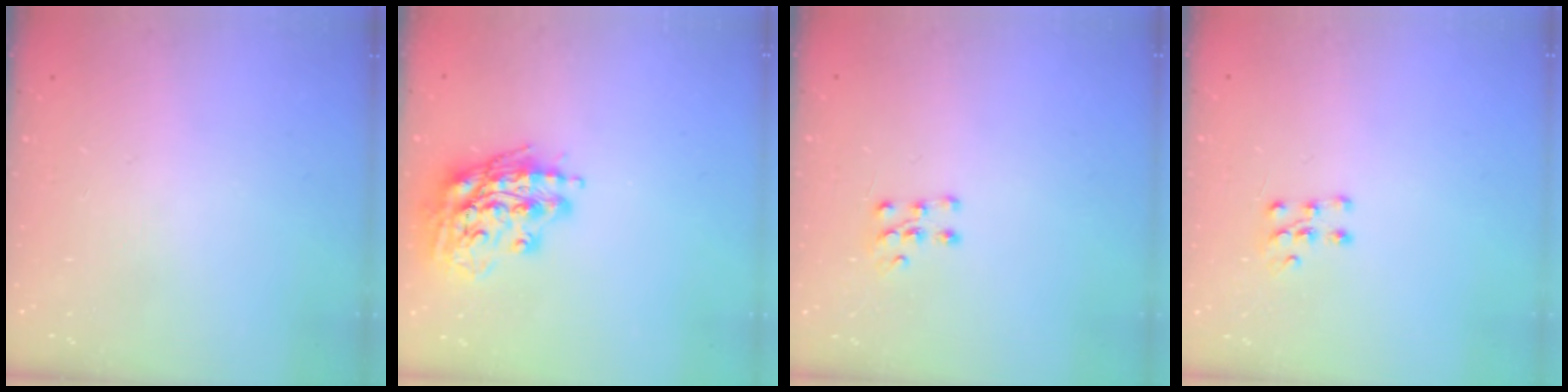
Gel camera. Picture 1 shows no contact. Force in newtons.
{"total": 17.4, "press": 17.2, "slide": 2.1}
{"total": 5.6, "press": 5.5, "slide": 0.6}
{"total": 5.6, "press": 5.5, "slide": 0.6}